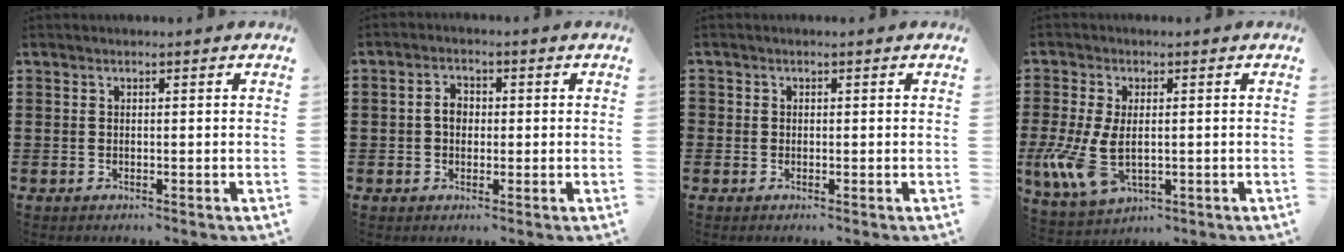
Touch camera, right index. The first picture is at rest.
{"total": 2.8, "force": [-0.1, 2.0, 2.0], "torque": [-0.041, 0.009, -0.003]}
{"total": 0.8, "force": [-0.1, 0.8, 0.1], "torque": [-0.004, 0.004, -0.002]}
{"total": 7.9, "force": [-1.3, 4.4, 6.4], "torque": [-0.162, -0.011, -0.026]}